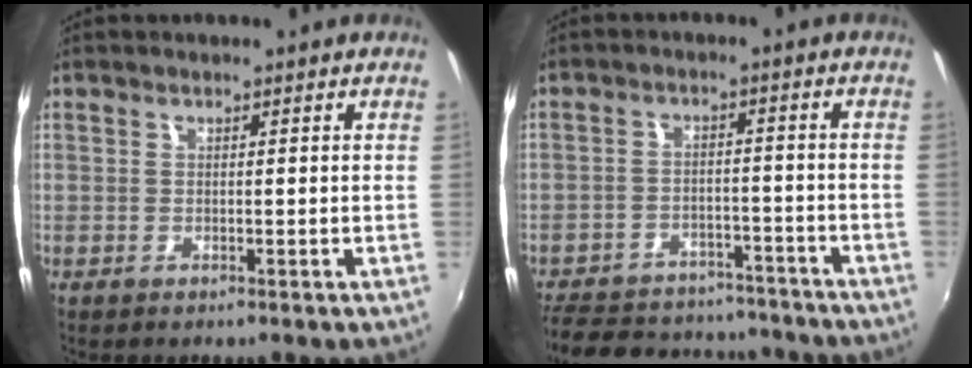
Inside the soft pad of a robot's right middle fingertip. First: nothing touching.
{"total": 21.3, "force": [-17.7, 8.9, 7.9], "torque": [-0.183, 0.026, -0.229]}